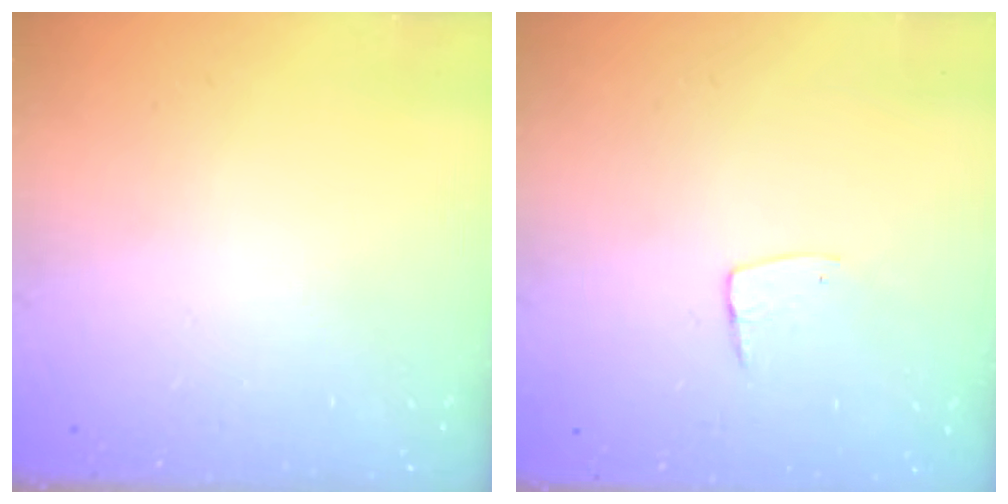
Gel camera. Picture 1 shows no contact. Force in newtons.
{"total": 5.3, "press": 5.3, "slide": 0.3}